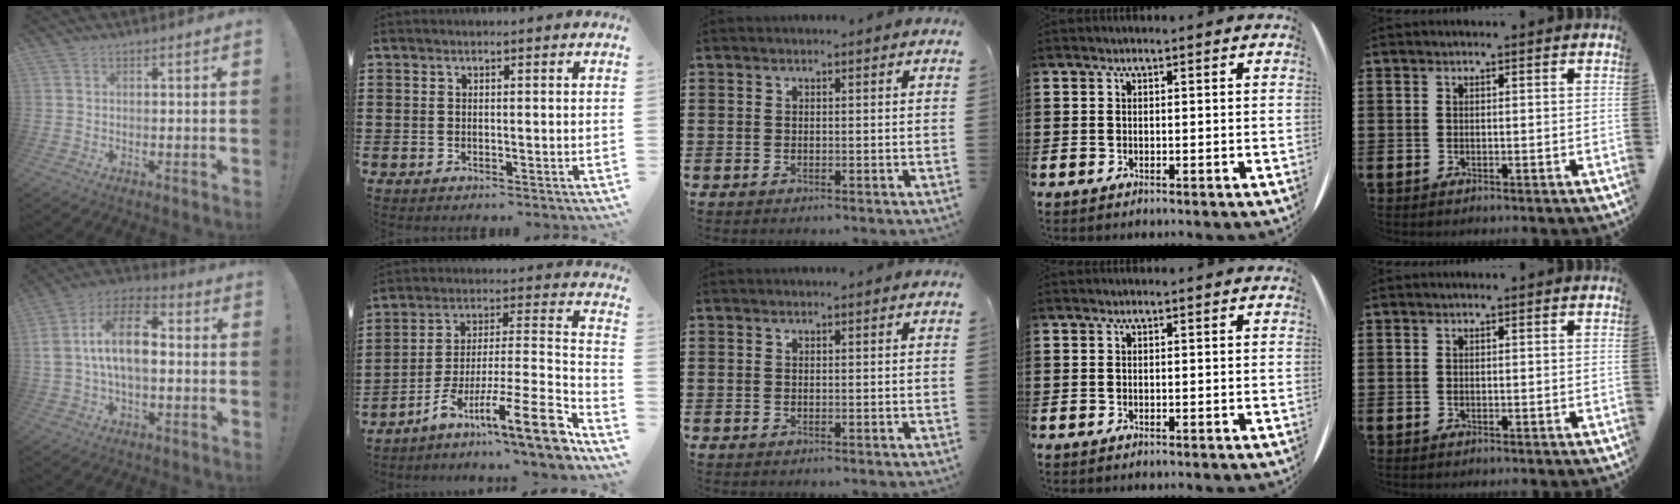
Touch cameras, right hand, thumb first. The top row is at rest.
{"thumb": {"total": 16.1, "force": [0.9, 9.3, 13.0], "torque": [-0.240, 0.014, 0.014]}, "index": {"total": 14.5, "force": [-9.6, 1.9, 10.7], "torque": [-0.171, 0.019, -0.168]}}